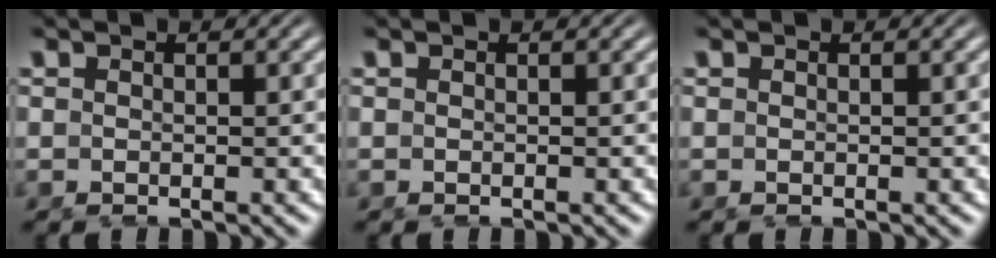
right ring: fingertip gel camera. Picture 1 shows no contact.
{"total": 0.0}
{"total": 0.0}